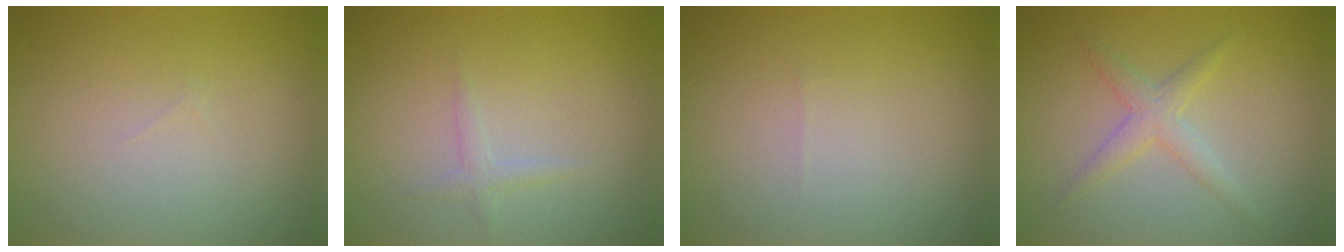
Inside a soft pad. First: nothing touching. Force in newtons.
{"total": 1.1, "press": 1.1, "slide": 0.0}
{"total": 0.0}
{"total": 2.2, "press": 2.2, "slide": 0.1}